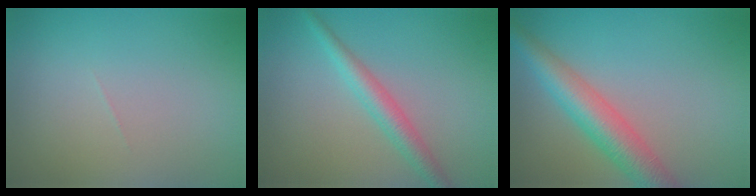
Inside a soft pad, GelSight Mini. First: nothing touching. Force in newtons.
{"total": 2.9, "press": 2.9, "slide": 0.0}
{"total": 5.3, "press": 5.3, "slide": 0.2}